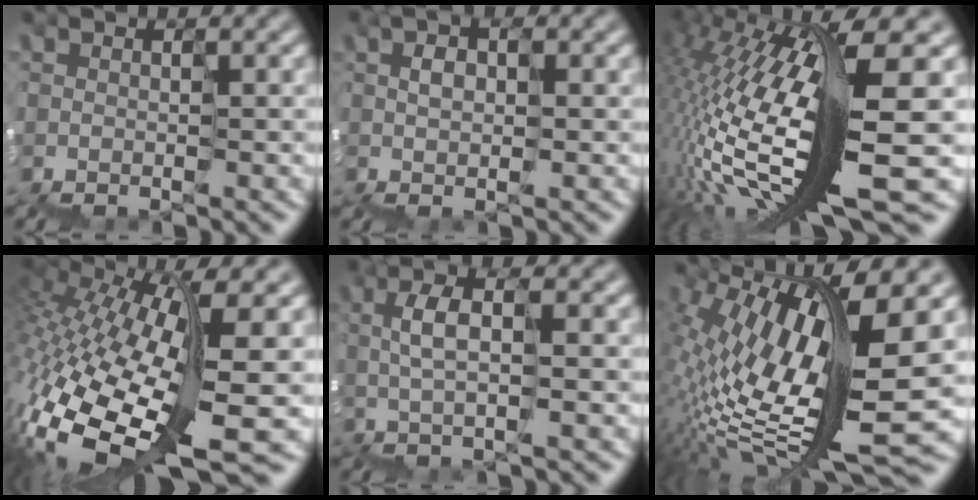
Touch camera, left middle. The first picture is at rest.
{"total": 0.5, "force": [0.3, 0.3, 0.3], "torque": [-0.002, 0.013, 0.003]}
{"total": 13.4, "force": [-0.7, 2.0, 13.2], "torque": [-0.260, 0.001, -0.006]}
{"total": 10.9, "force": [-2.7, 3.6, 9.9], "torque": [-0.242, -0.007, -0.035]}
{"total": 1.4, "force": [0.8, 0.2, 1.2], "torque": [-0.034, 0.013, 0.010]}
{"total": 12.5, "force": [1.6, 3.3, 12.0], "torque": [-0.229, 0.000, 0.036]}